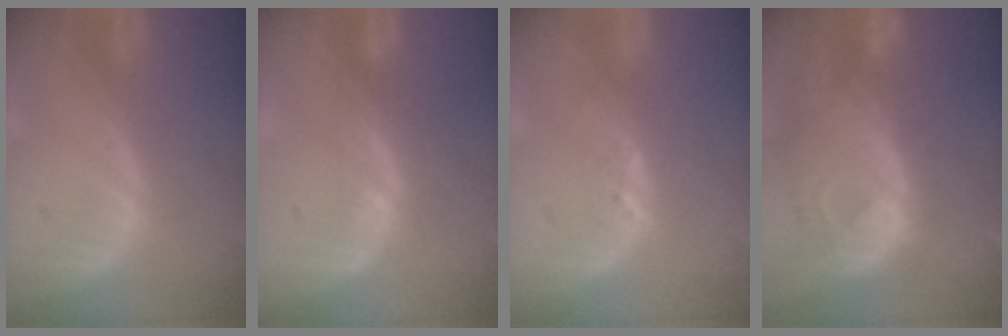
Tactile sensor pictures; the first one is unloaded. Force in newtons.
{"total": 2.9, "press": 2.4, "slide": 1.7}
{"total": 1.6, "press": 1.5, "slide": 0.3}
{"total": 12.4, "press": 10.7, "slide": 6.3}